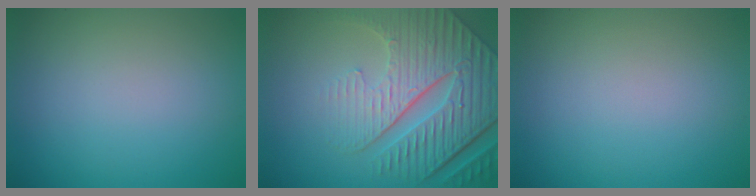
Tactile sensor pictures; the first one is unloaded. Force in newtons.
{"total": 8.8, "press": 6.2, "slide": 6.2}
{"total": 0.0}